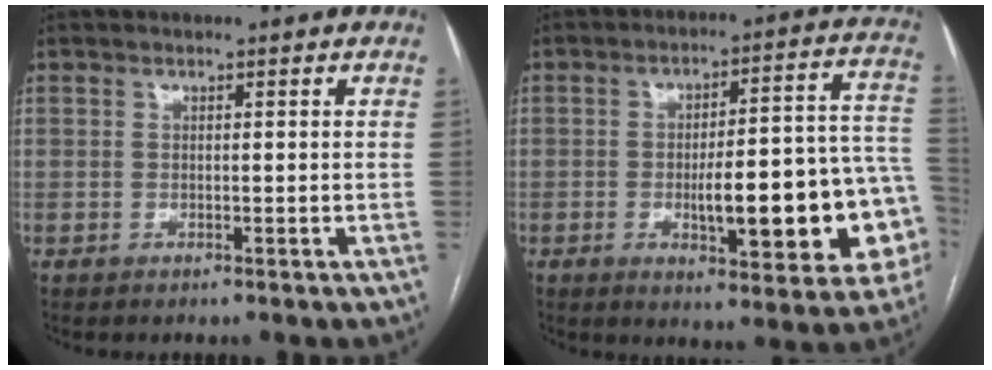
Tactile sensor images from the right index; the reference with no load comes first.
{"total": 19.1, "force": [-4.3, 4.3, 18.1], "torque": [-0.170, 0.036, -0.041]}